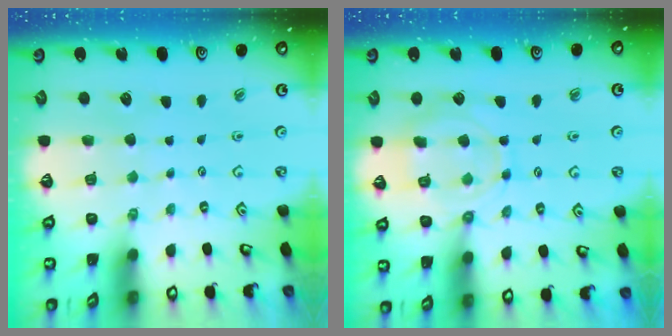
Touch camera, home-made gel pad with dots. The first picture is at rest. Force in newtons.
{"total": 11.5, "press": 11.5, "slide": 0.7}